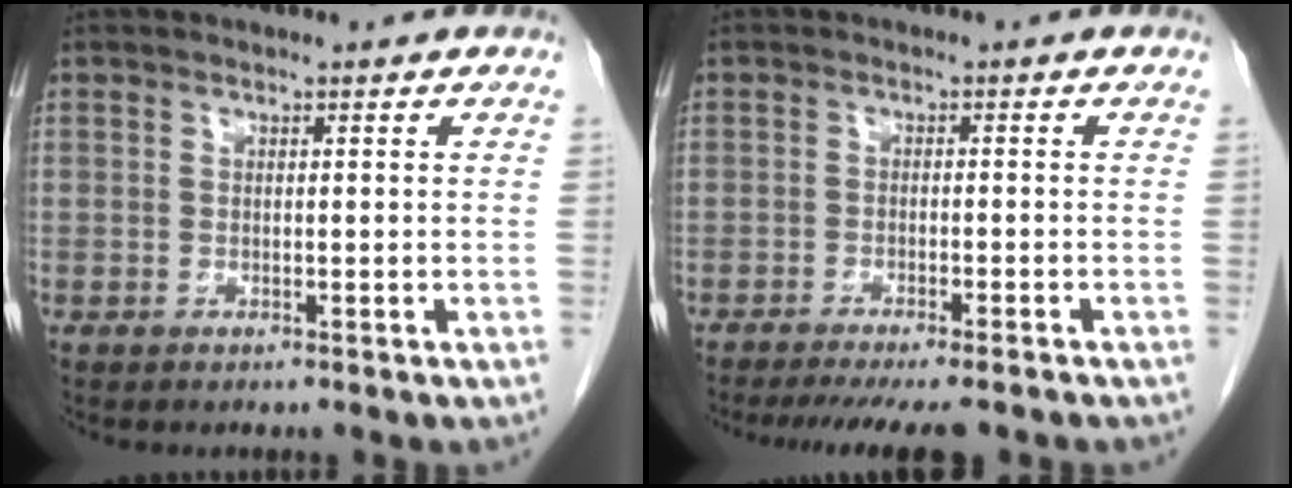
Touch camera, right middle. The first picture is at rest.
{"total": 10.9, "force": [-9.4, 1.1, 5.4], "torque": [-0.069, -0.020, -0.126]}